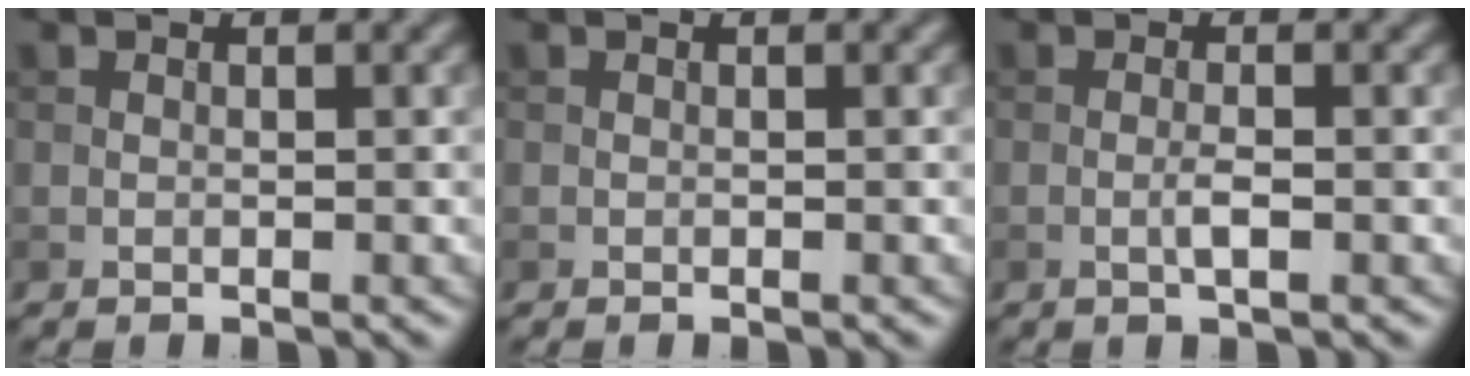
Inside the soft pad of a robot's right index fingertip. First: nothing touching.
{"total": 0.0}
{"total": 1.4, "force": [-0.4, 0.2, 1.3], "torque": [-0.025, 0.000, -0.009]}